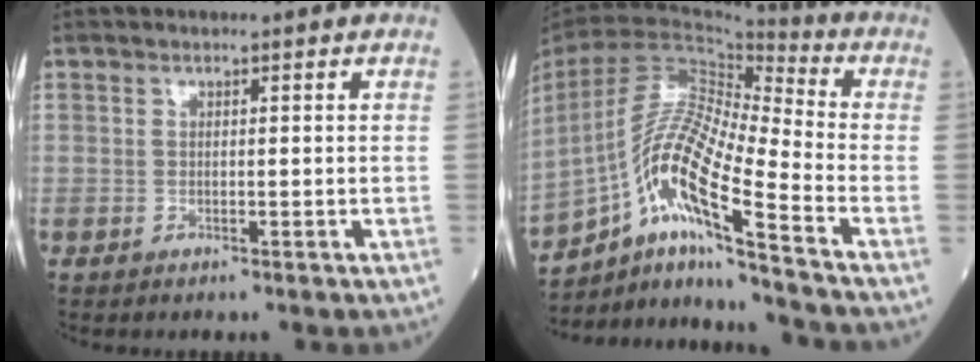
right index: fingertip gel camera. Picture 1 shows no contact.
{"total": 15.6, "force": [-8.9, 0.4, 12.9], "torque": [-0.256, -0.002, -0.161]}